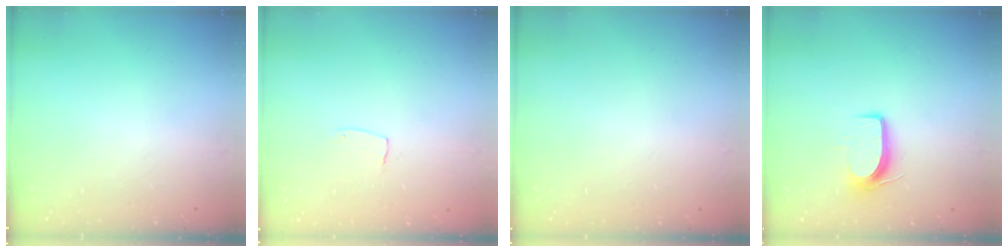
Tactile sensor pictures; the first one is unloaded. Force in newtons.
{"total": 2.6, "press": 2.6, "slide": 0.1}
{"total": 0.5, "press": 0.5, "slide": 0.1}
{"total": 8.0, "press": 8.0, "slide": 0.9}